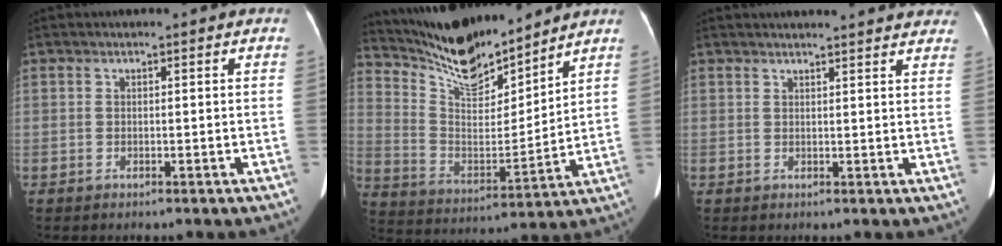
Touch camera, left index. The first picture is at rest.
{"total": 13.9, "force": [12.8, 2.5, 4.7], "torque": [-0.094, -0.004, 0.246]}
{"total": 15.7, "force": [14.9, 2.3, 4.6], "torque": [-0.047, 0.005, 0.167]}